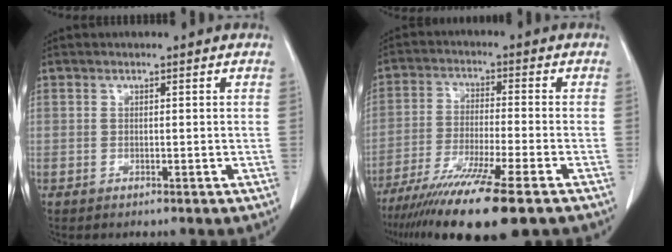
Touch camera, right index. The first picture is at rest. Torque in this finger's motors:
{"motor_torque": [1.08, -1.06, 0.97, 0.21]}